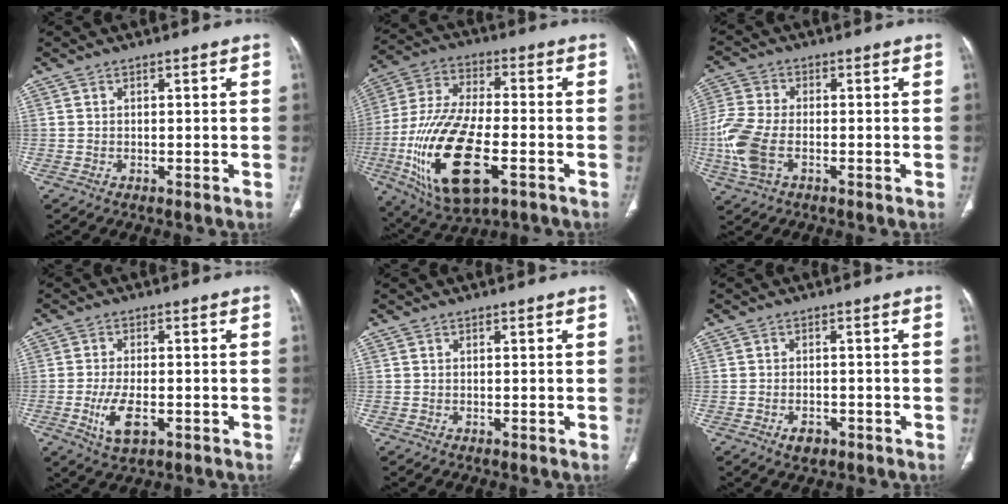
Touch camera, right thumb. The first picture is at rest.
{"total": 22.5, "force": [-7.0, 9.7, 19.1], "torque": [-0.393, 0.005, -0.114]}
{"total": 10.2, "force": [-2.6, 5.7, 8.0], "torque": [-0.203, 0.007, -0.054]}
{"total": 6.8, "force": [-2.1, 3.2, 5.6], "torque": [-0.111, 0.002, -0.032]}
{"total": 0.0}
{"total": 3.0, "force": [-1.6, 1.8, 1.7], "torque": [-0.027, 0.005, -0.020]}